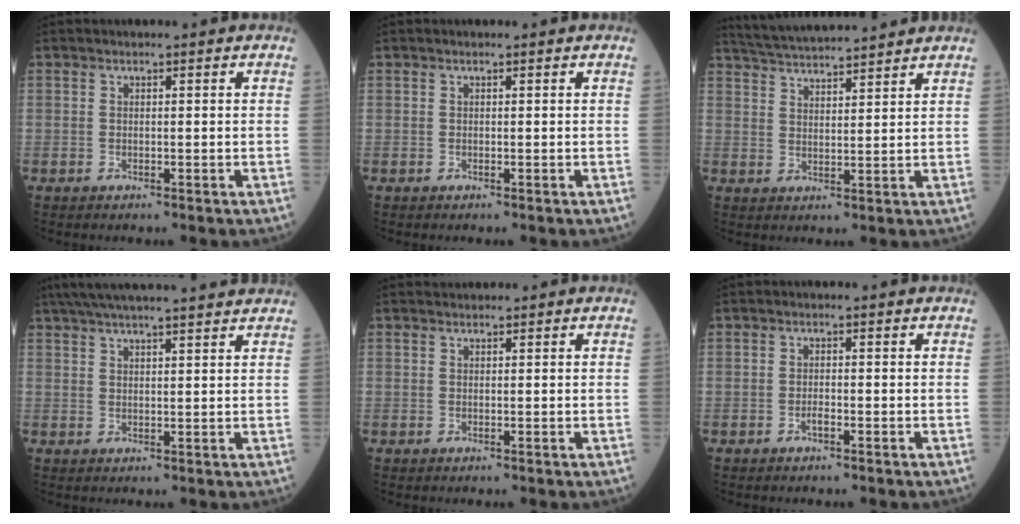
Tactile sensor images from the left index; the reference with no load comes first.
{"total": 0.0}
{"total": 11.0, "force": [10.4, 0.0, 3.6], "torque": [-0.075, 0.027, 0.164]}
{"total": 15.7, "force": [13.8, 0.5, 7.4], "torque": [-0.128, 0.040, 0.194]}
{"total": 0.7, "force": [0.6, 0.1, 0.0], "torque": [-0.008, 0.009, 0.014]}
{"total": 1.0, "force": [-0.6, 0.1, 0.7], "torque": [-0.017, 0.001, -0.010]}